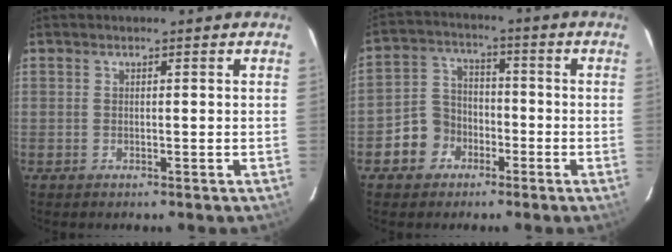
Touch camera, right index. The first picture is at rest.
{"total": 7.2, "force": [-3.7, 6.0, 1.5], "torque": [-0.039, 0.030, -0.060]}